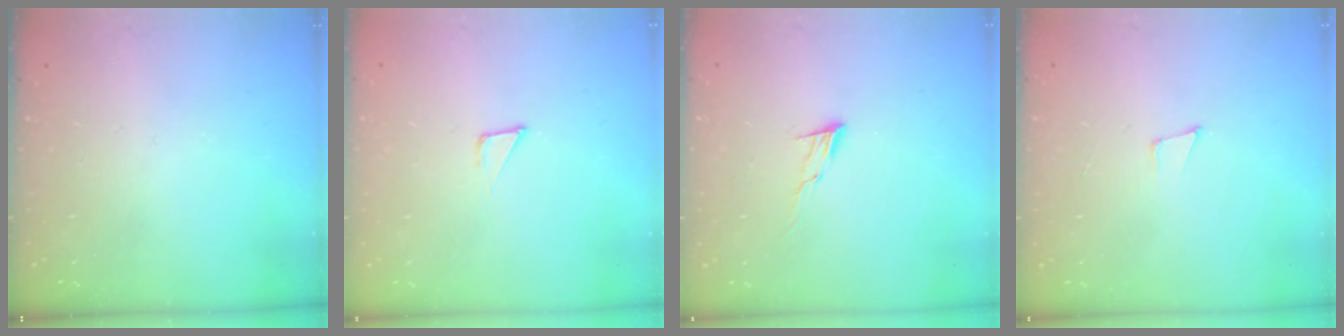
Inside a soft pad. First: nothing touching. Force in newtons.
{"total": 2.1, "press": 2.1, "slide": 0.1}
{"total": 6.1, "press": 6.1, "slide": 0.6}
{"total": 4.2, "press": 3.2, "slide": 2.7}